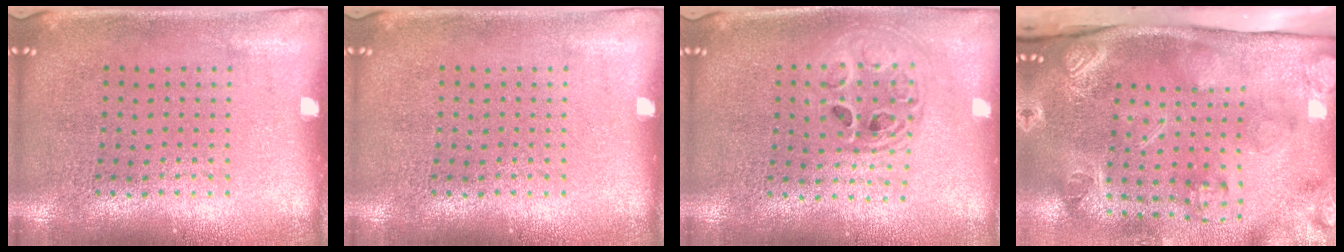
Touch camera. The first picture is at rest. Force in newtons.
{"total": 0.0}
{"total": 1.7, "press": 1.4, "slide": 0.9}
{"total": 4.6, "press": 3.2, "slide": 3.2}